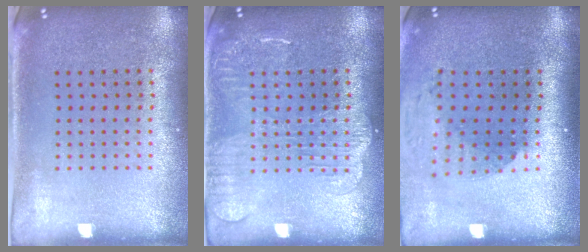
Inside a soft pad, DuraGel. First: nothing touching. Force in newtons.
{"total": 2.8, "press": 2.8, "slide": 0.3}
{"total": 1.6, "press": 1.3, "slide": 0.9}